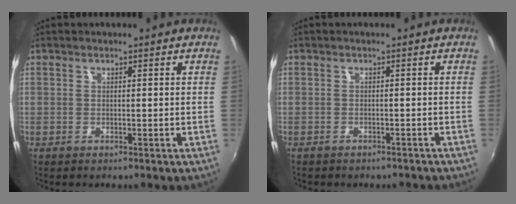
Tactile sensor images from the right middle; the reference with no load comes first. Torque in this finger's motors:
{"motor_torque": [0.51, -0.66, 0.39, 0.09]}